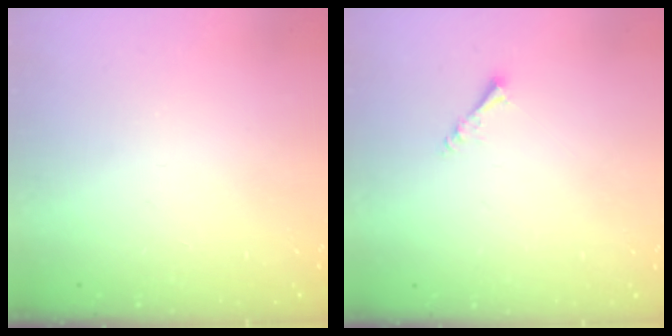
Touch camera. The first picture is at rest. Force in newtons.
{"total": 1.6, "press": 1.6, "slide": 0.3}